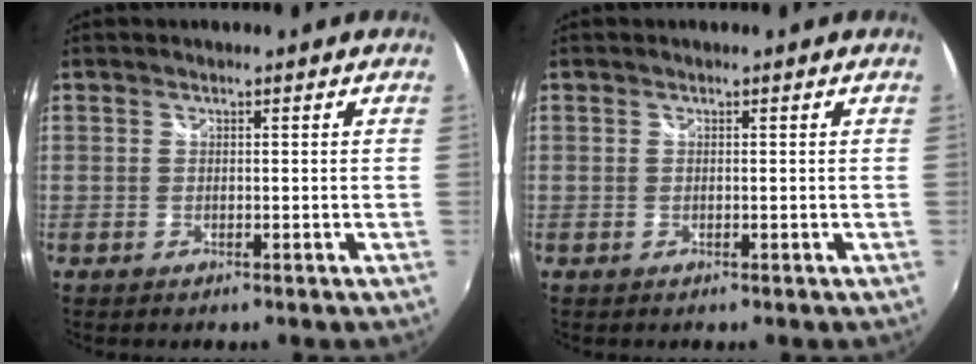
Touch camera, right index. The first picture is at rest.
{"total": 0.0}